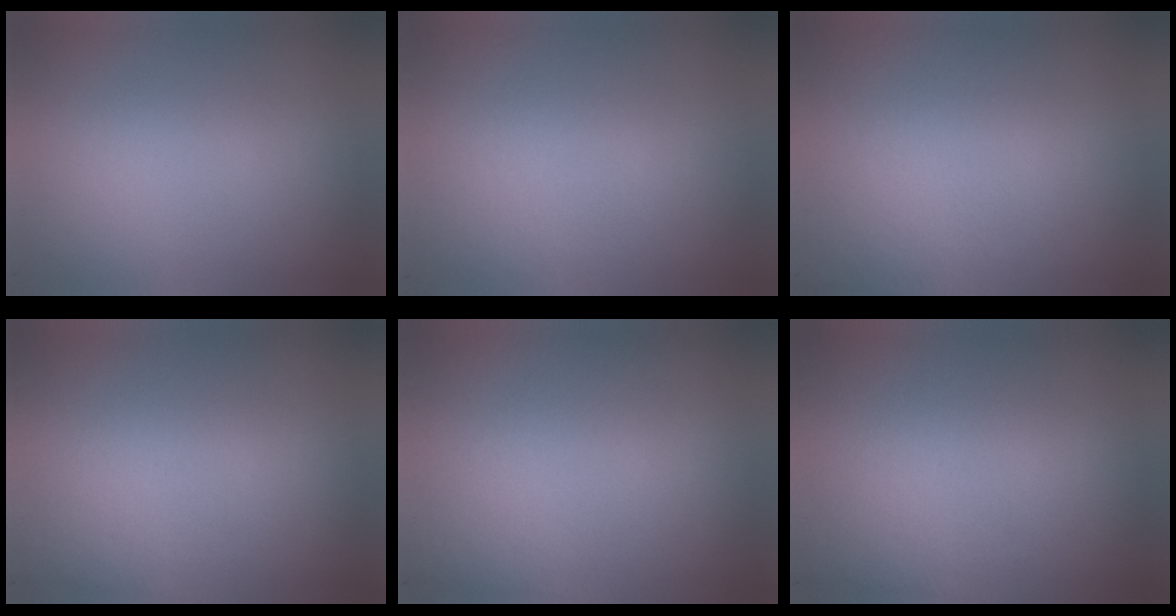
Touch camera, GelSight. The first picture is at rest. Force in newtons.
{"total": 2.3}
{"total": 3.5}
{"total": 2.4}
{"total": 3.2}
{"total": 2.4}